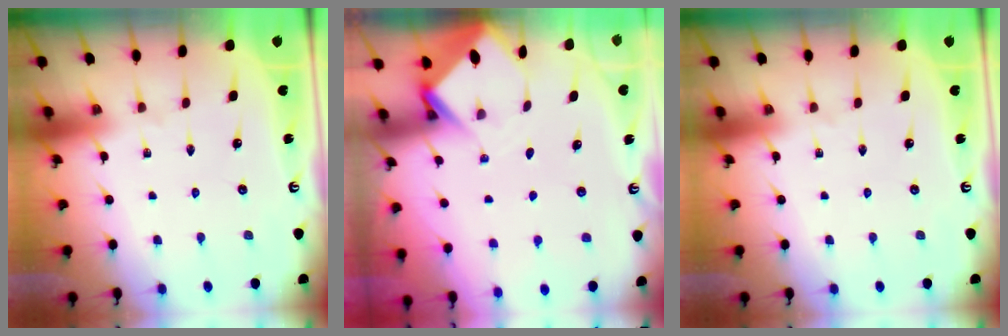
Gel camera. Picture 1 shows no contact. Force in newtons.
{"total": 3.4, "press": 3.4, "slide": 0.3}
{"total": 0.0}